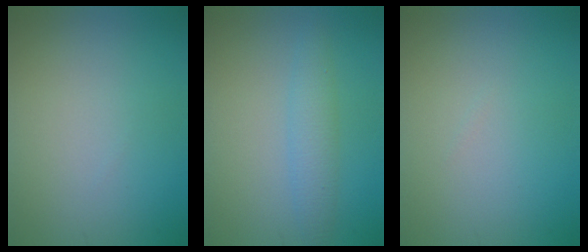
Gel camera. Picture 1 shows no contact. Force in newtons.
{"total": 2.5, "press": 2.5, "slide": 0.2}
{"total": 0.0}